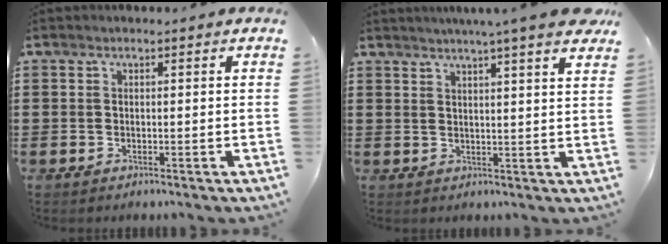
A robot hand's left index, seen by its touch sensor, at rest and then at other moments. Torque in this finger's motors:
{"motor_torque": [0.94, -0.51, 0.69, 0.08]}